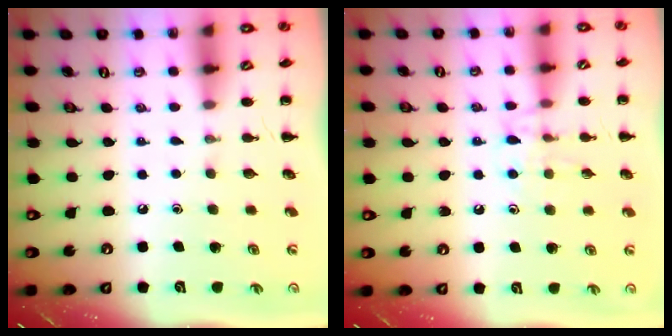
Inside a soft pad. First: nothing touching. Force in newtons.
{"total": 8.9, "press": 8.8, "slide": 1.1}